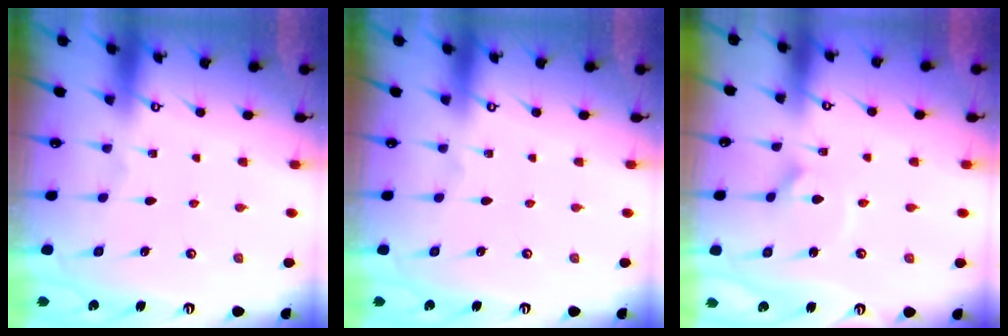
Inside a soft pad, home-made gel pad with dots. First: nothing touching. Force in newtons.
{"total": 0.0}
{"total": 3.0, "press": 3.0, "slide": 0.2}